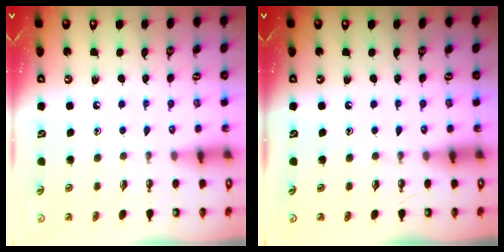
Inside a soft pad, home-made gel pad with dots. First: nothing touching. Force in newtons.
{"total": 0.0}